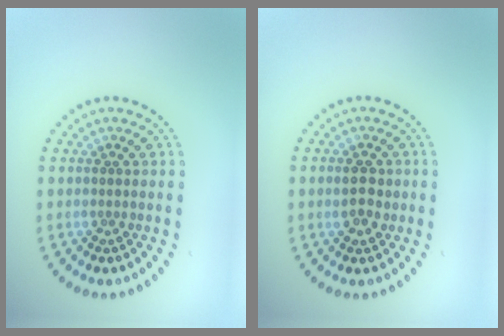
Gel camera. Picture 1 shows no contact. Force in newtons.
{"total": 2.4, "press": 2.4, "slide": 0.2}